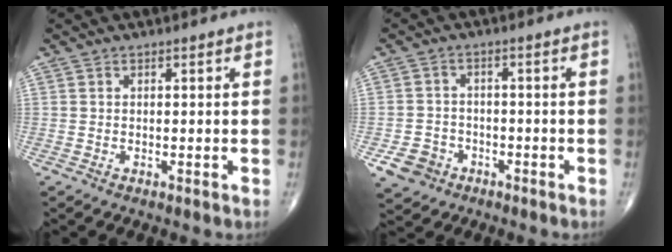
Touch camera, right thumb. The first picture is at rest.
{"total": 5.3, "force": [-2.5, 4.5, 1.4], "torque": [-0.010, 0.016, -0.039]}